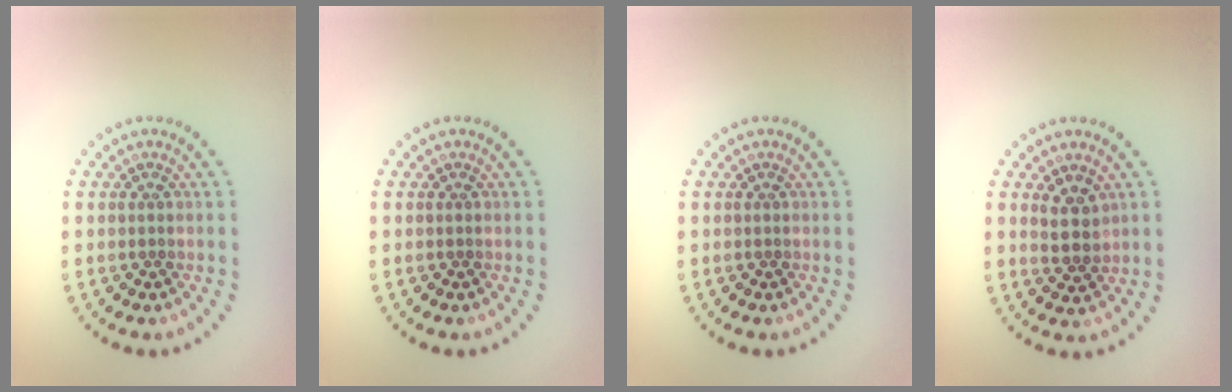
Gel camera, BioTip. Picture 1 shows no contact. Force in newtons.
{"total": 0.0}
{"total": 0.0}
{"total": 2.6, "press": 2.4, "slide": 0.9}